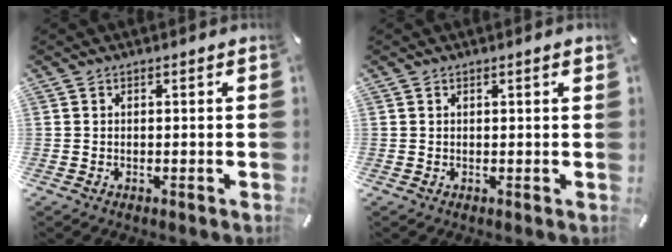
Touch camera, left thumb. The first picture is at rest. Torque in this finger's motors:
{"motor_torque": [0.48, 0.02, 0.21, -0.10, 0.00]}